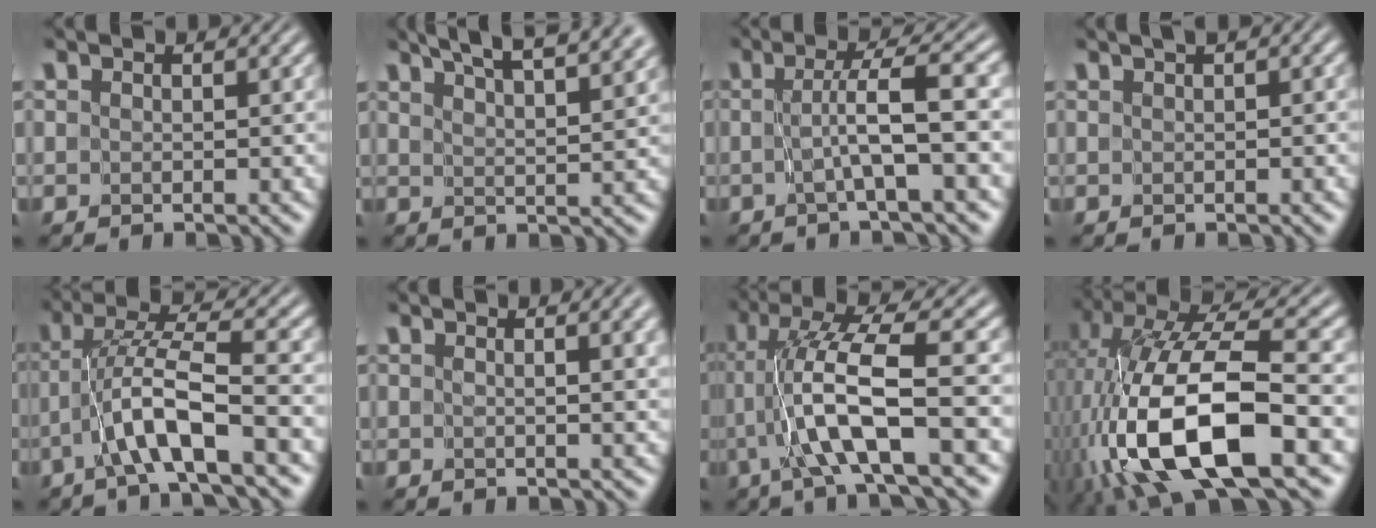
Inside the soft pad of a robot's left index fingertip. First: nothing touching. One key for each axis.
{"total": 9.1, "fx": 7.1, "fy": 2.2, "fz": 5.2, "tx": -0.052, "ty": 0.030, "tz": 0.067}
{"total": 4.5, "fx": -0.5, "fy": 0.2, "fz": 4.5, "tx": -0.073, "ty": 0.006, "tz": -0.012}
{"total": 2.3, "fx": 1.2, "fy": 0.7, "fz": 1.9, "tx": -0.014, "ty": 0.006, "tz": 0.011}
{"total": 5.6, "fx": -2.4, "fy": 0.5, "fz": 5.1, "tx": -0.094, "ty": 0.016, "tz": -0.048}
{"total": 4.6, "fx": 1.7, "fy": 1.6, "fz": 3.9, "tx": -0.026, "ty": 0.008, "tz": 0.006}
{"total": 7.6, "fx": -1.5, "fy": 1.0, "fz": 7.4, "tx": -0.130, "ty": 0.012, "tz": -0.030}
{"total": 14.0, "fx": -4.4, "fy": 5.7, "fz": 12.0, "tx": -0.233, "ty": 0.000, "tz": -0.078}